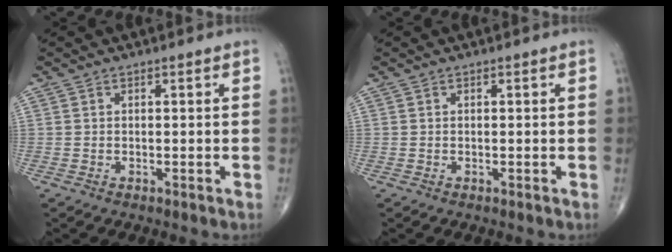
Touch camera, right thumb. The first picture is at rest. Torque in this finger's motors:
{"motor_torque": [0.04, 0.04, -0.05, -0.04, 0.00]}